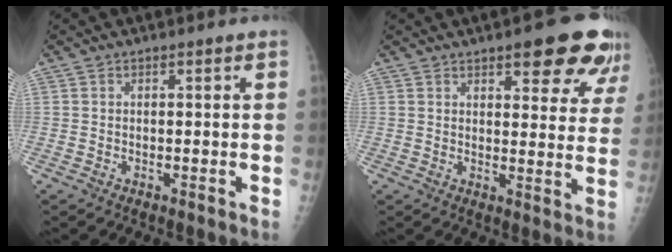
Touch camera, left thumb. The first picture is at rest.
{"total": 13.1, "force": [8.1, 4.4, 9.3], "torque": [-0.077, -0.037, 0.093]}